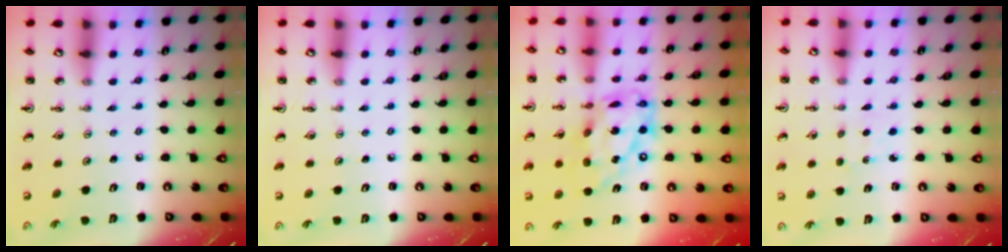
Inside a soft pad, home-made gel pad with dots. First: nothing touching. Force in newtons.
{"total": 0.0}
{"total": 20.3, "press": 20.2, "slide": 1.6}
{"total": 1.3, "press": 1.2, "slide": 0.3}